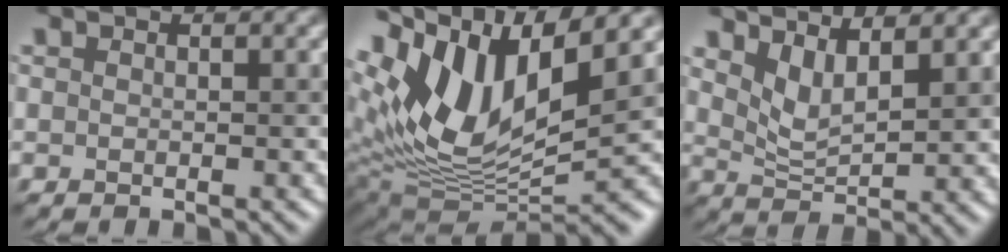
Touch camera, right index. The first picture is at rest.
{"total": 12.2, "force": [5.5, 4.9, 9.7], "torque": [-0.192, 0.008, 0.107]}
{"total": 3.6, "force": [2.3, 1.0, 2.5], "torque": [-0.060, -0.012, 0.050]}